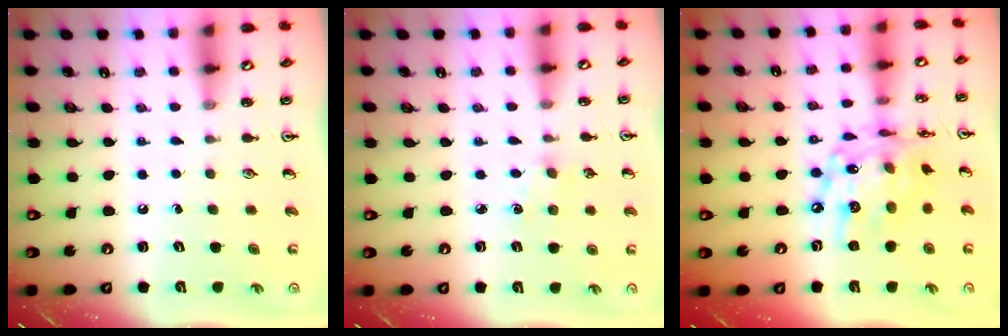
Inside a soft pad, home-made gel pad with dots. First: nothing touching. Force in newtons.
{"total": 1.5, "press": 1.5, "slide": 0.3}
{"total": 17.9, "press": 17.9, "slide": 1.3}